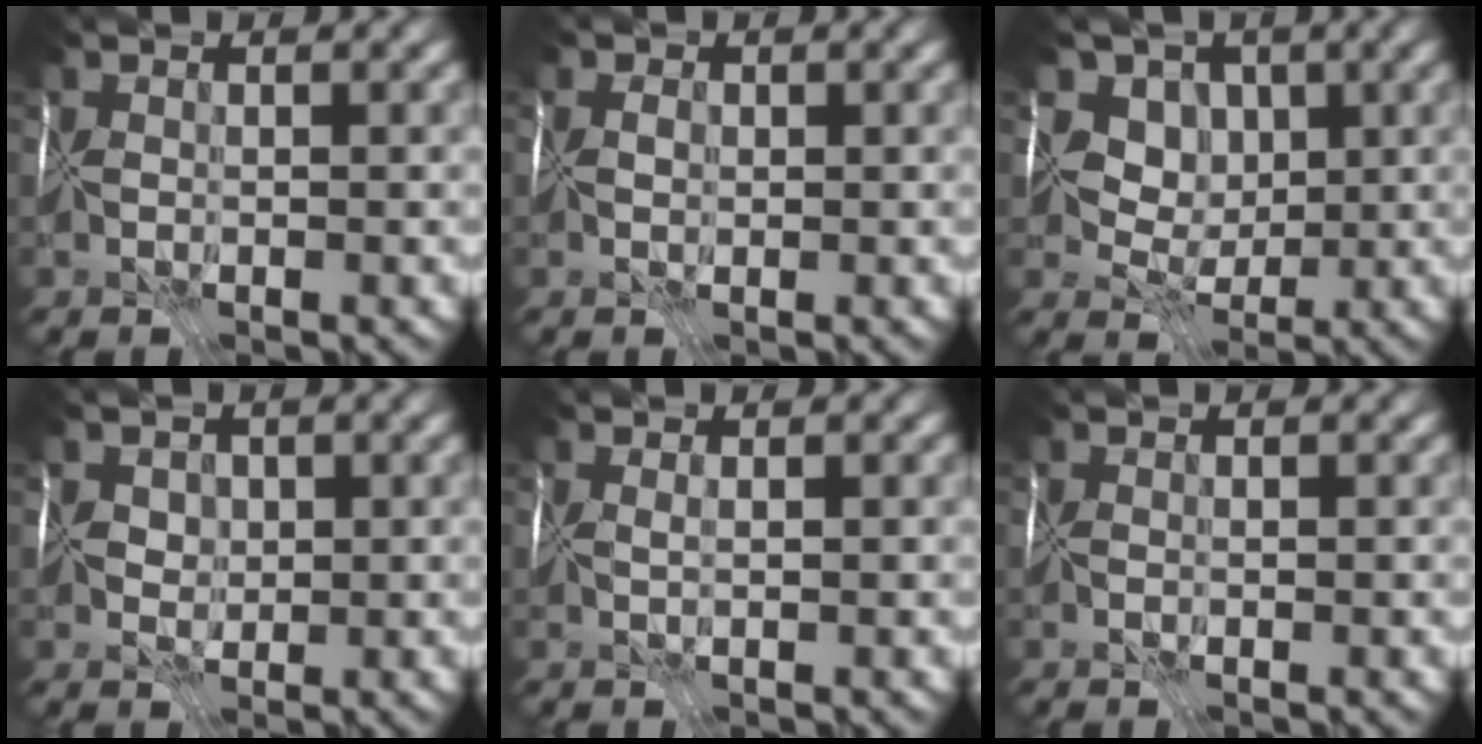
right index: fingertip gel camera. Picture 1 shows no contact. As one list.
[{"total": 2.4, "force": [0.5, 1.9, 1.3], "torque": [-0.014, 0.015, -0.004]}, {"total": 6.4, "force": [3.0, 5.1, 2.5], "torque": [-0.013, 0.005, 0.031]}, {"total": 2.5, "force": [1.5, 1.9, 0.9], "torque": [0.003, 0.016, 0.017]}, {"total": 0.8, "force": [0.3, -0.7, 0.1], "torque": [-0.001, 0.001, 0.013]}, {"total": 0.0}]